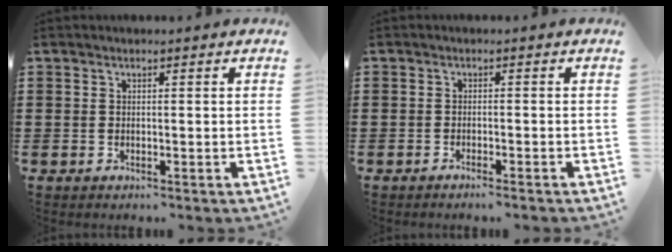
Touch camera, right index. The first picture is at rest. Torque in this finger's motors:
{"motor_torque": [1.04, 1.10, -0.10, 0.00]}